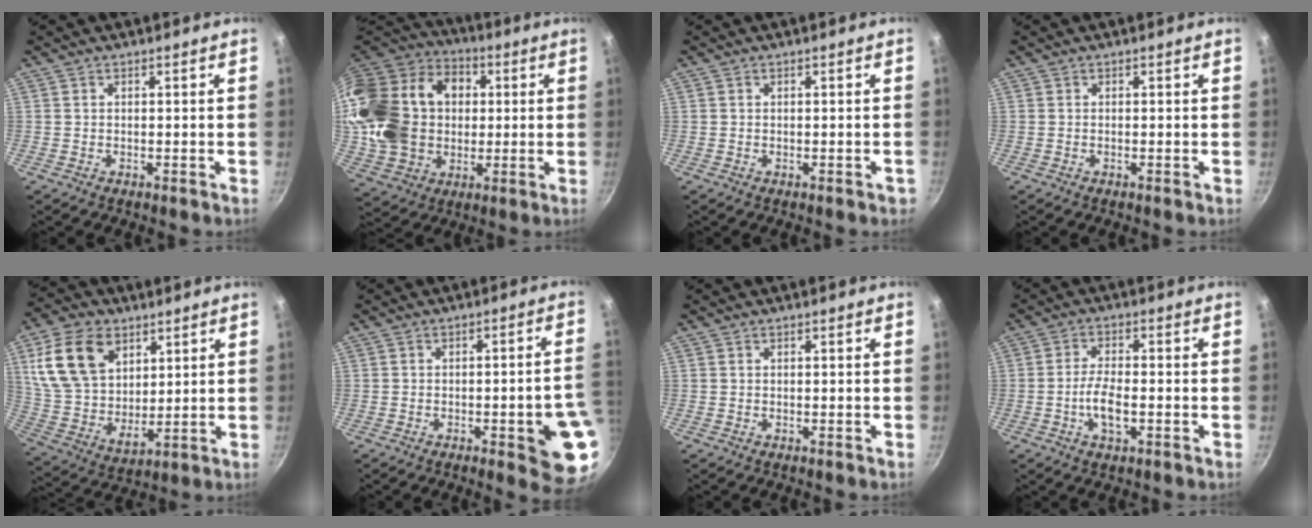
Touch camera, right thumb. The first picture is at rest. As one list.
[{"total": 27.5, "force": [2.6, 21.6, 16.9], "torque": [-0.318, 0.037, 0.057]}, {"total": 0.8, "force": [-0.3, 0.5, 0.5], "torque": [0.001, 0.006, -0.003]}, {"total": 0.0}, {"total": 17.3, "force": [7.2, 11.4, 10.9], "torque": [-0.181, -0.020, 0.147]}, {"total": 12.1, "force": [-3.5, 2.9, 11.2], "torque": [-0.099, 0.025, -0.039]}, {"total": 0.0}, {"total": 5.8, "force": [-1.6, 2.3, 5.1], "torque": [-0.101, 0.015, -0.034]}]